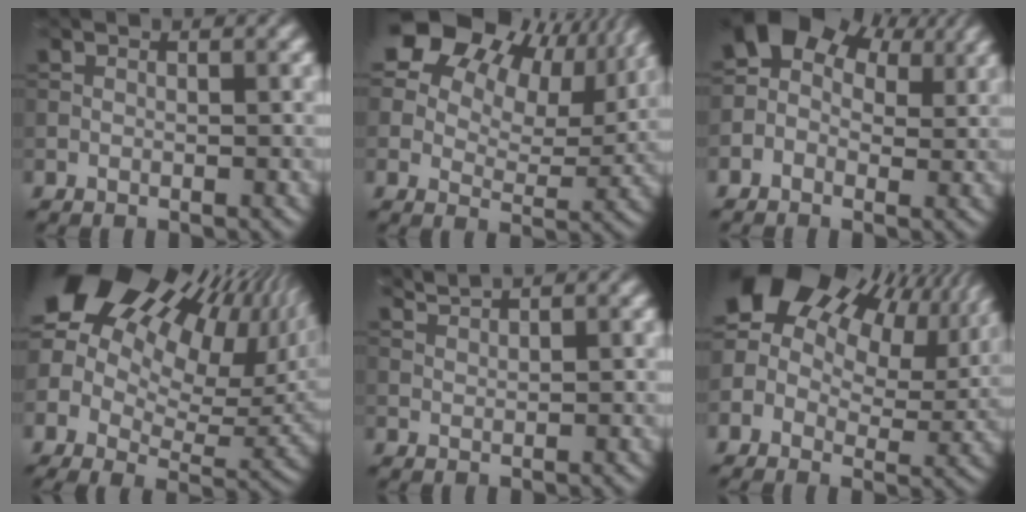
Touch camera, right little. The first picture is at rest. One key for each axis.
{"total": 18.7, "fx": 10.3, "fy": 11.5, "fz": 10.6, "tx": -0.203, "ty": 0.059, "tz": 0.174}
{"total": 6.5, "fx": 2.1, "fy": 4.6, "fz": 4.0, "tx": -0.057, "ty": 0.019, "tz": 0.018}
{"total": 20.6, "fx": 7.7, "fy": 12.2, "fz": 14.7, "tx": -0.245, "ty": 0.020, "tz": 0.148}
{"total": 1.8, "fx": 1.5, "fy": 0.2, "fz": 0.9, "tx": -0.015, "ty": 0.004, "tz": 0.032}
{"total": 17.3, "fx": 7.9, "fy": 10.7, "fz": 11.0, "tx": -0.209, "ty": 0.045, "tz": 0.136}